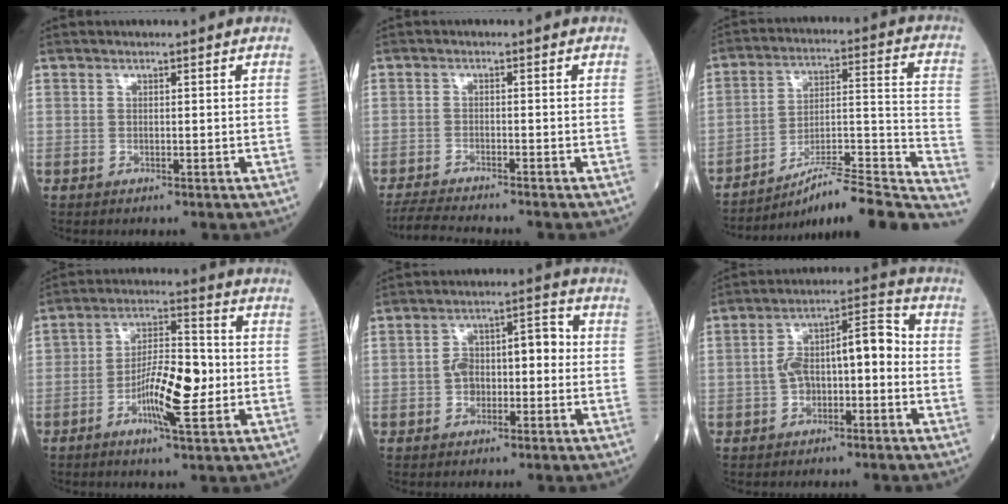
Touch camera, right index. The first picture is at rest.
{"total": 6.2, "force": [-5.7, -0.6, 2.2], "torque": [-0.034, -0.023, -0.099]}
{"total": 22.9, "force": [-20.1, 0.7, 11.1], "torque": [-0.100, 0.021, -0.294]}
{"total": 10.1, "force": [-2.4, 2.4, 9.5], "torque": [-0.172, 0.004, -0.044]}
{"total": 7.0, "force": [-0.5, 3.8, 5.9], "torque": [-0.105, 0.044, -0.010]}
{"total": 8.8, "force": [-1.2, 3.6, 7.9], "torque": [-0.142, 0.049, -0.020]}